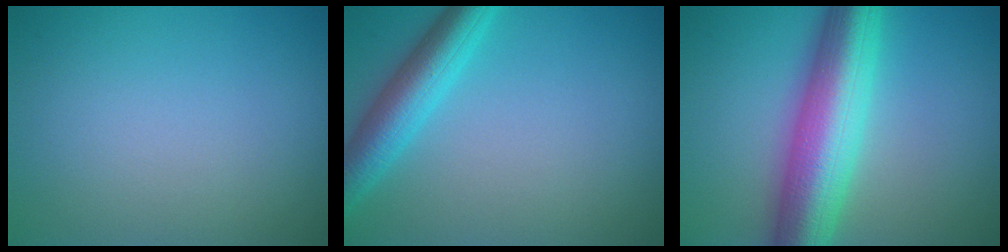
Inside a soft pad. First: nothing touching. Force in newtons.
{"total": 4.8, "press": 4.8, "slide": 0.1}
{"total": 9.5, "press": 9.5, "slide": 0.1}